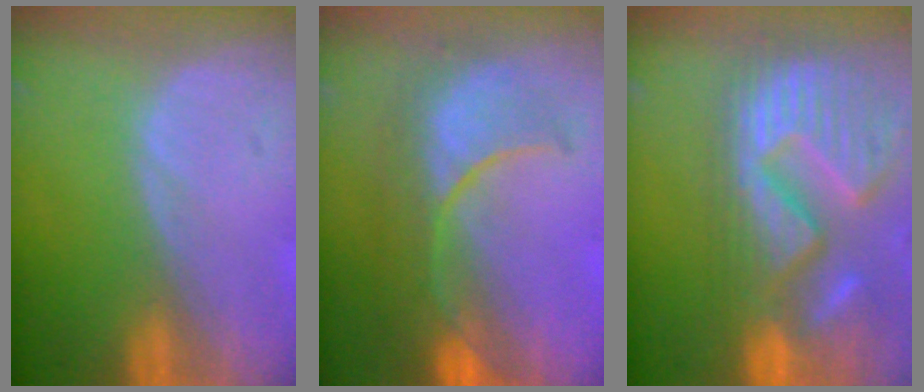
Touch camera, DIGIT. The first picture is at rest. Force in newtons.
{"total": 10.3, "press": 9.0, "slide": 5.1}
{"total": 14.9, "press": 12.4, "slide": 8.2}